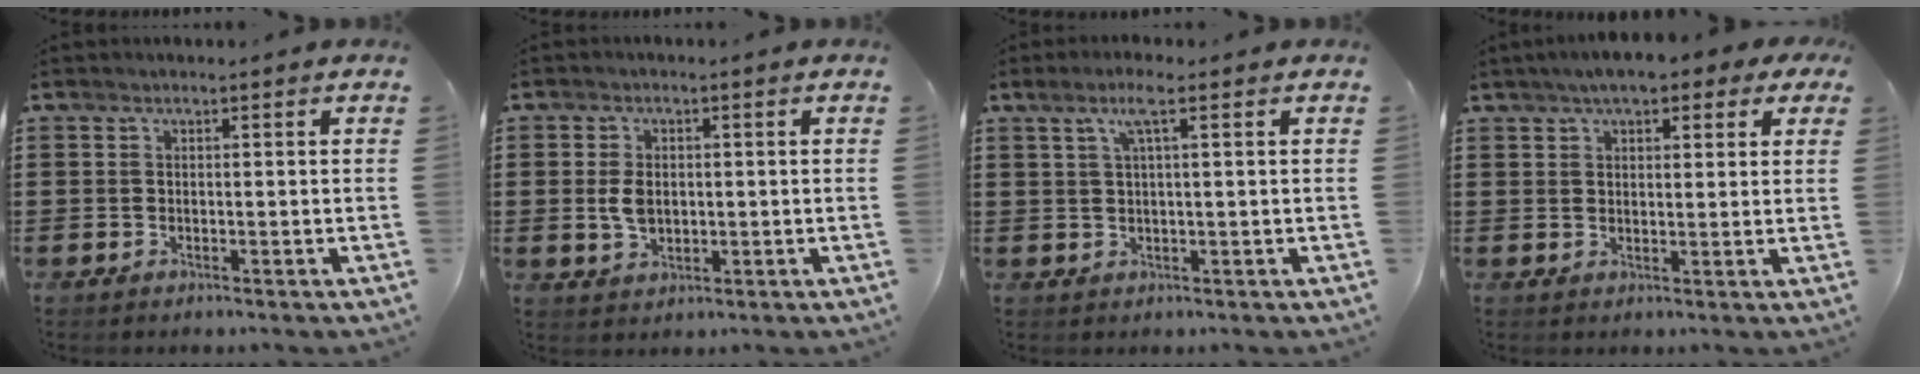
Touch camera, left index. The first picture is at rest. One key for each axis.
{"total": 3.6, "fx": 0.1, "fy": 2.4, "fz": 2.8, "tx": -0.070, "ty": 0.003, "tz": -0.003}
{"total": 3.8, "fx": 1.6, "fy": 0.1, "fz": 3.5, "tx": -0.073, "ty": 0.002, "tz": 0.026}
{"total": 5.0, "fx": 3.8, "fy": 1.8, "fz": 2.8, "tx": -0.059, "ty": 0.005, "tz": 0.066}